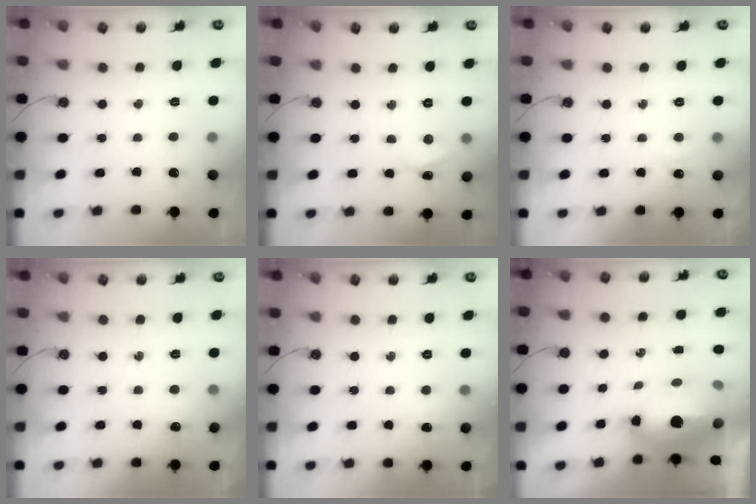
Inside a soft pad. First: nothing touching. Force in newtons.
{"total": 3.0, "press": 3.0, "slide": 0.4}
{"total": 3.5, "press": 2.8, "slide": 2.2}
{"total": 4.9, "press": 4.9, "slide": 0.7}
{"total": 4.2, "press": 4.1, "slide": 0.9}
{"total": 15.2, "press": 13.3, "slide": 7.4}